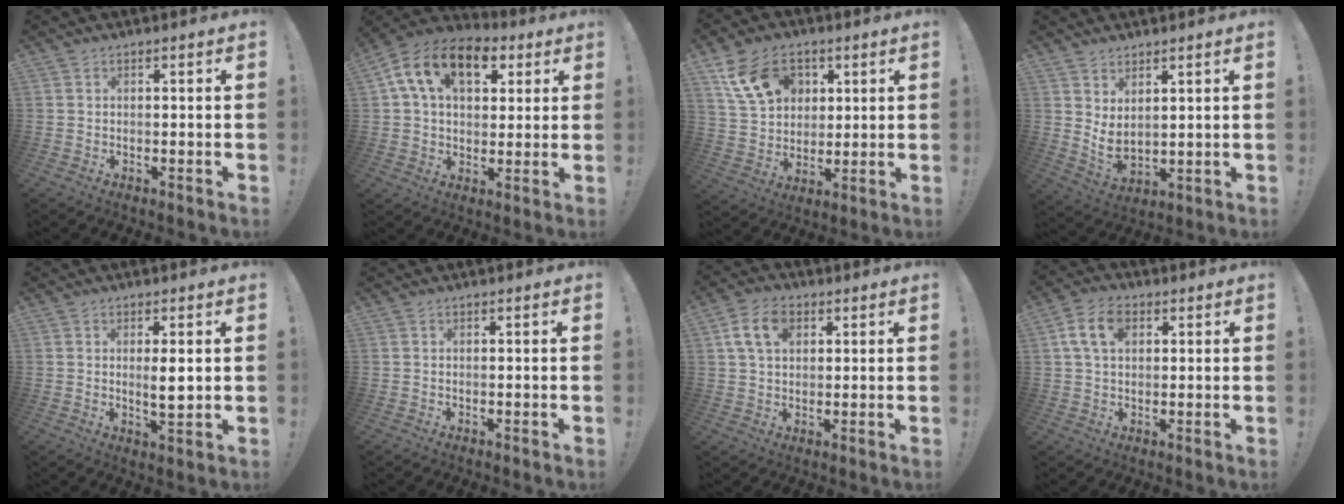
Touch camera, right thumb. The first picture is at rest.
{"total": 16.5, "force": [6.5, 10.4, 11.1], "torque": [-0.177, -0.011, 0.115]}
{"total": 15.9, "force": [7.1, 11.8, 7.9], "torque": [-0.127, -0.021, 0.141]}
{"total": 5.1, "force": [3.1, 2.4, 3.3], "torque": [-0.052, -0.031, 0.056]}
{"total": 4.5, "force": [0.8, 0.8, 4.4], "torque": [-0.058, -0.016, 0.009]}
{"total": 0.0}
{"total": 9.5, "force": [3.3, 6.5, 6.1], "torque": [-0.108, 0.007, 0.063]}
{"total": 9.0, "force": [2.8, 6.0, 6.1], "torque": [-0.105, 0.005, 0.053]}